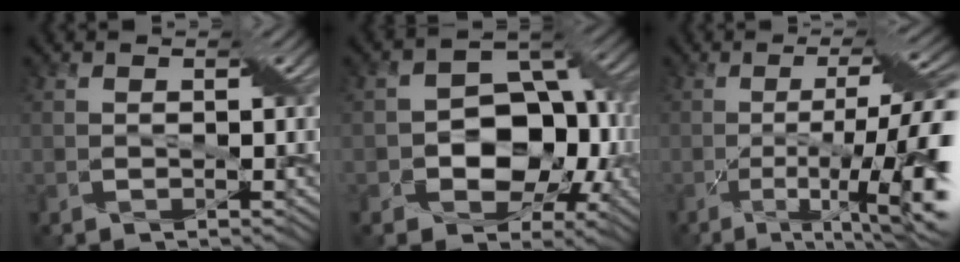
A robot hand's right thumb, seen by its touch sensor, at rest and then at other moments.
{"total": 10.9, "force": [-1.7, 8.0, 7.2], "torque": [-0.098, 0.000, -0.041]}
{"total": 15.6, "force": [-4.2, 4.3, 14.4], "torque": [-0.210, -0.005, -0.055]}